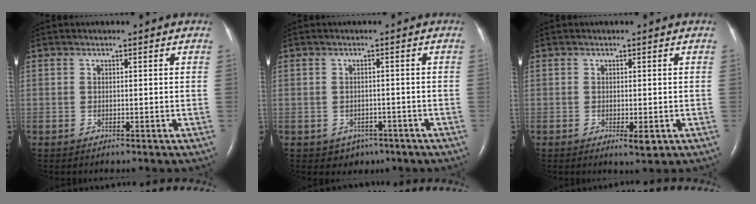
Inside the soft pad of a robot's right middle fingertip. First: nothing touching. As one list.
[{"total": 3.1, "force": [-1.8, 2.4, 0.8], "torque": [-0.008, 0.007, -0.015]}, {"total": 1.9, "force": [-0.7, 0.6, 1.7], "torque": [-0.024, -0.005, -0.007]}]